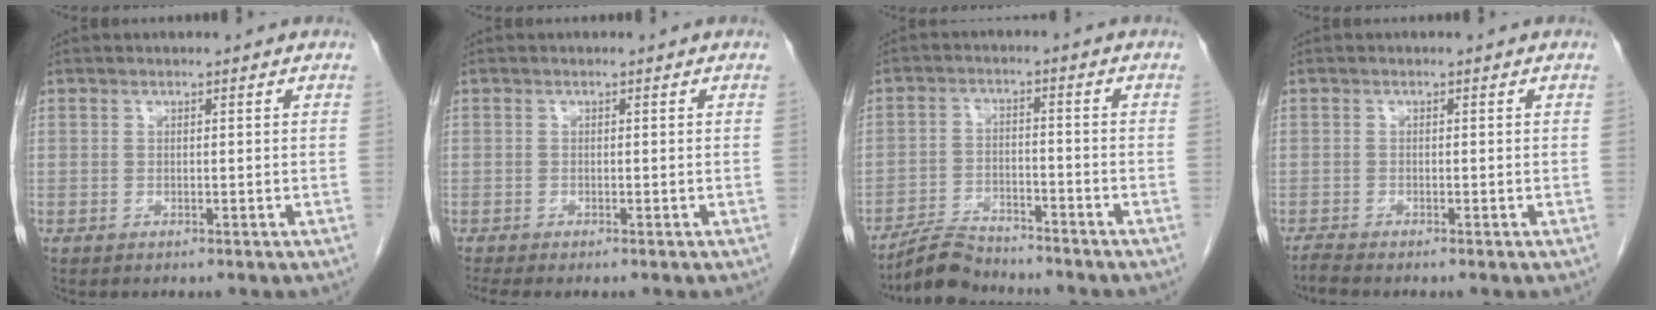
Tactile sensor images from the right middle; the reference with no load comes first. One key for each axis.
{"total": 1.6, "fx": -1.3, "fy": -0.1, "fz": 0.8, "tx": -0.017, "ty": -0.006, "tz": -0.022}
{"total": 6.2, "fx": -6.0, "fy": 1.1, "fz": 1.1, "tx": -0.023, "ty": -0.011, "tz": -0.110}
{"total": 1.2, "fx": -1.1, "fy": -0.4, "fz": 0.2, "tx": -0.013, "ty": -0.006, "tz": -0.025}